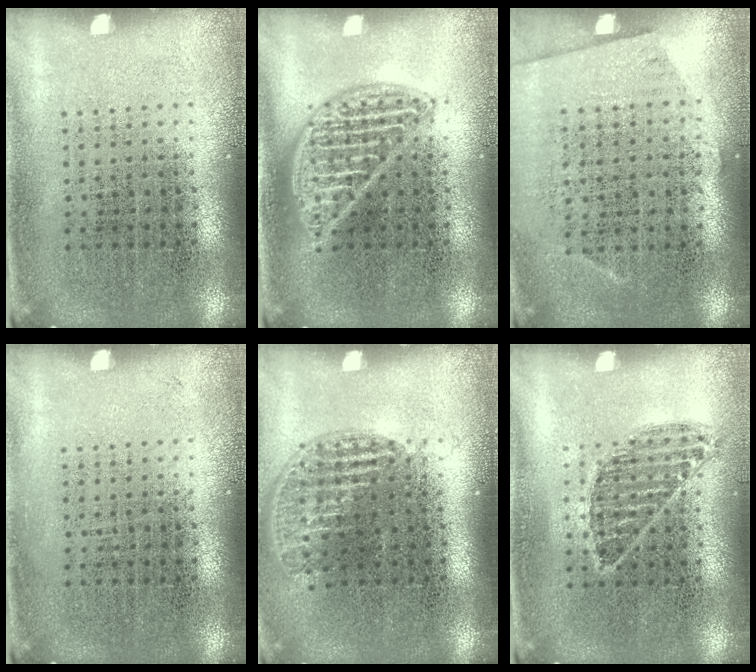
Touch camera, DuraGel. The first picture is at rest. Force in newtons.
{"total": 1.9, "press": 1.9, "slide": 0.3}
{"total": 0.6, "press": 0.2, "slide": 0.6}
{"total": 0.0}
{"total": 1.2, "press": 1.0, "slide": 0.5}
{"total": 0.7, "press": 0.7, "slide": 0.2}